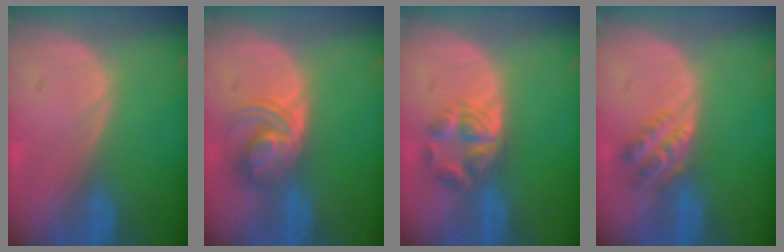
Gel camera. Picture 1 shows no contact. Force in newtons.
{"total": 5.6, "press": 5.5, "slide": 0.8}
{"total": 5.9, "press": 4.8, "slide": 3.5}
{"total": 4.6, "press": 3.8, "slide": 2.5}